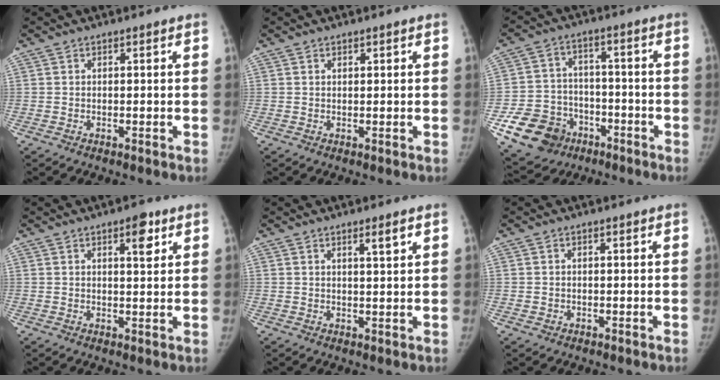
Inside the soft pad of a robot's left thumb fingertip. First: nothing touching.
{"total": 0.6, "force": [0.4, 0.3, 0.3], "torque": [-0.001, -0.002, 0.006]}
{"total": 13.6, "force": [-6.8, 10.7, 4.8], "torque": [-0.075, 0.045, -0.104]}
{"total": 4.3, "force": [2.2, 1.7, 3.3], "torque": [-0.033, -0.010, 0.030]}
{"total": 2.7, "force": [1.6, 0.2, 2.2], "torque": [-0.032, -0.010, 0.025]}
{"total": 0.7, "force": [-0.2, 0.6, 0.1], "torque": [0.002, 0.003, -0.004]}